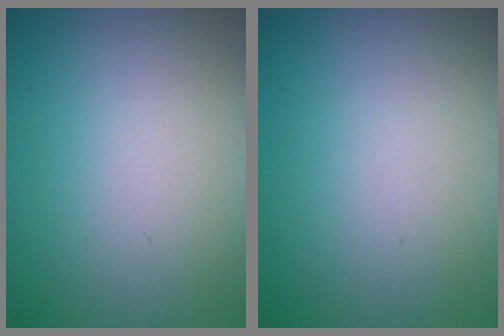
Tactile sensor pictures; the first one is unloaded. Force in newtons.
{"total": 0.0}